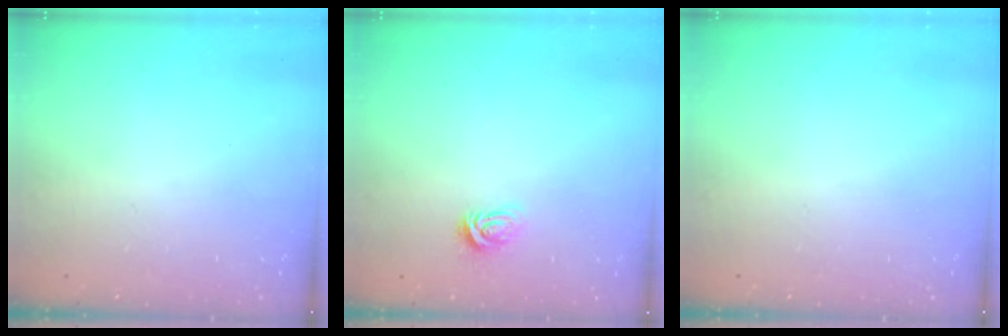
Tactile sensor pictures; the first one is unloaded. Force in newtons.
{"total": 3.1, "press": 3.1, "slide": 0.4}
{"total": 0.0}